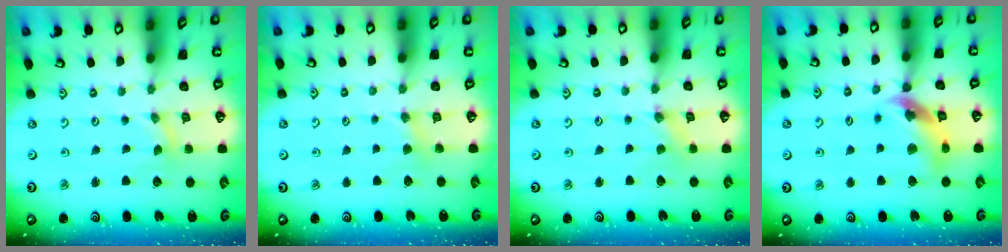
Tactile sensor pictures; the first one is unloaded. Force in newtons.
{"total": 2.7, "press": 2.7, "slide": 0.4}
{"total": 0.0}
{"total": 12.0, "press": 11.9, "slide": 1.7}